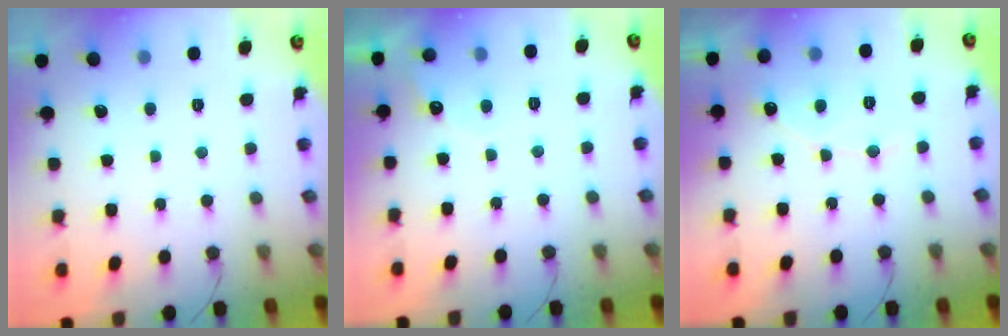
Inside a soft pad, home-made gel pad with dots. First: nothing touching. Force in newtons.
{"total": 3.4, "press": 3.4, "slide": 0.1}
{"total": 7.0, "press": 6.9, "slide": 0.4}